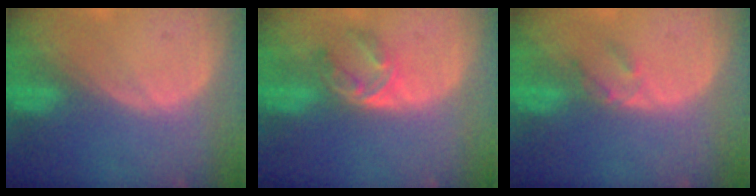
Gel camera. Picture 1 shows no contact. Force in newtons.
{"total": 5.7, "press": 4.5, "slide": 3.4}
{"total": 2.3, "press": 2.0, "slide": 1.1}